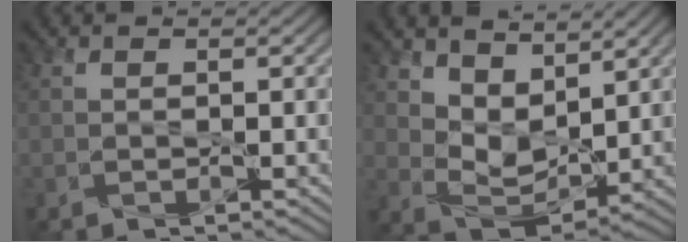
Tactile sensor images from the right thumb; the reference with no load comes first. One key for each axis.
{"total": 7.0, "fx": 4.5, "fy": 3.9, "fz": 3.7, "tx": -0.087, "ty": -0.010, "tz": 0.081}